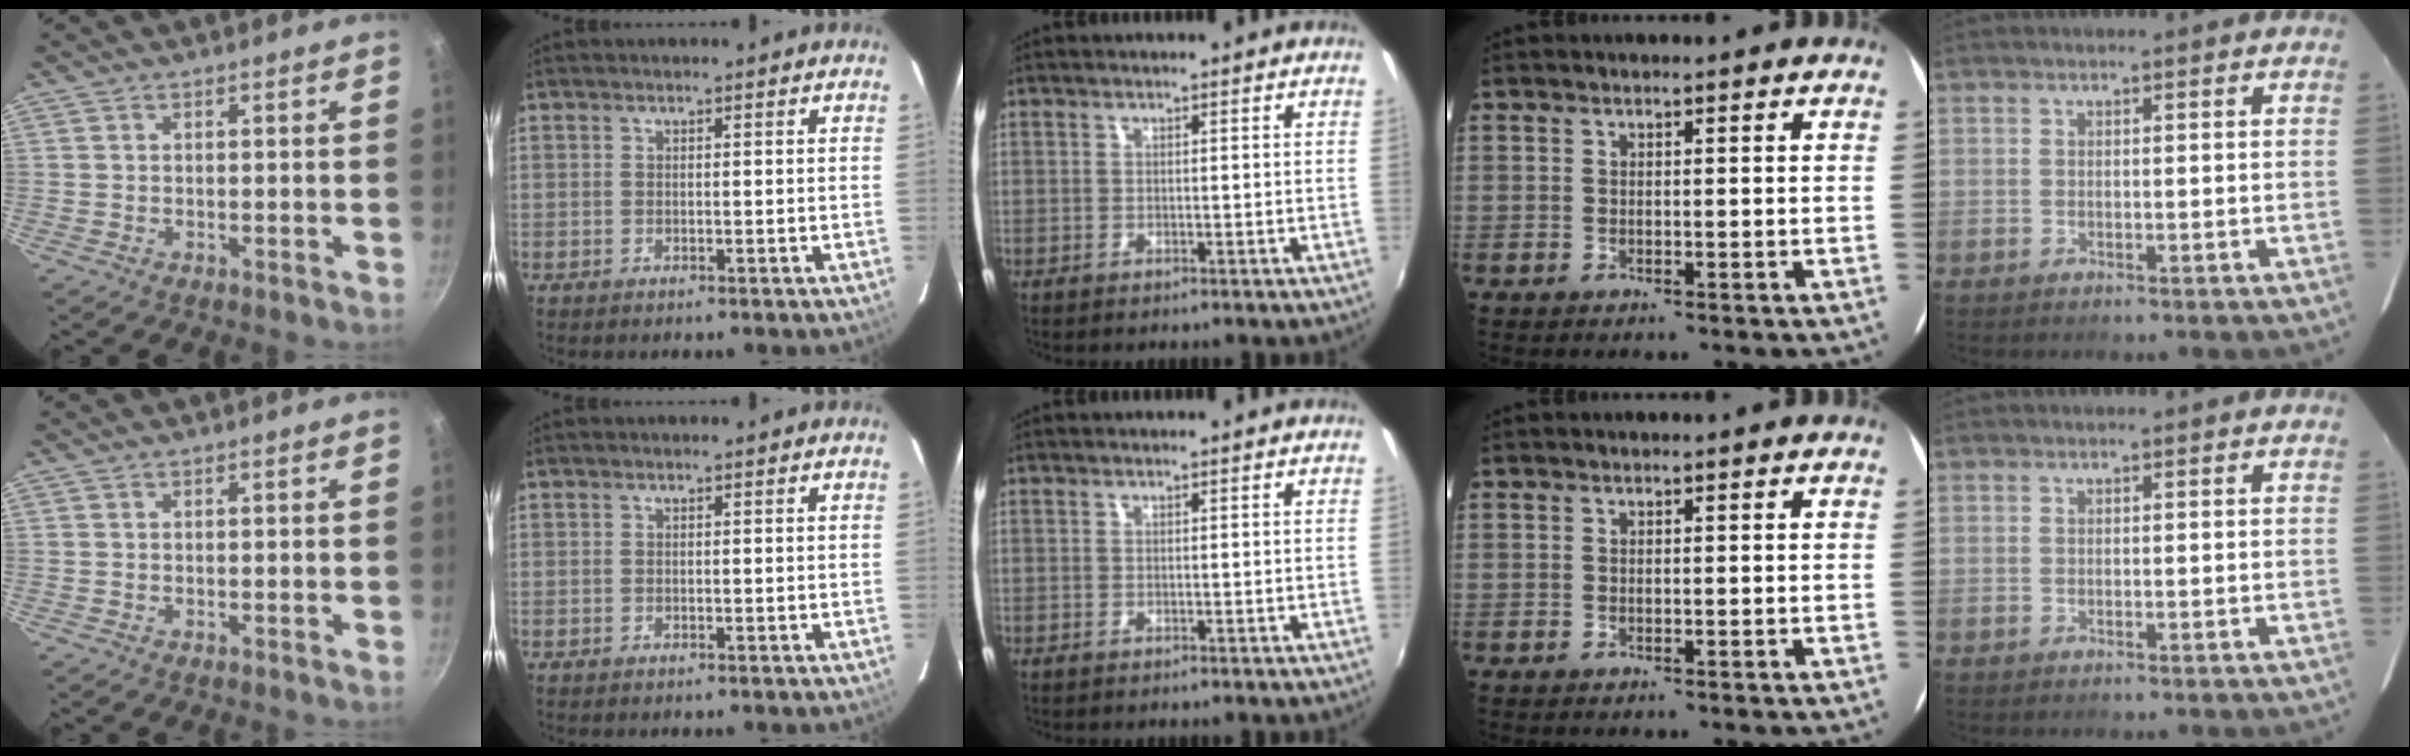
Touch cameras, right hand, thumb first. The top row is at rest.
{}